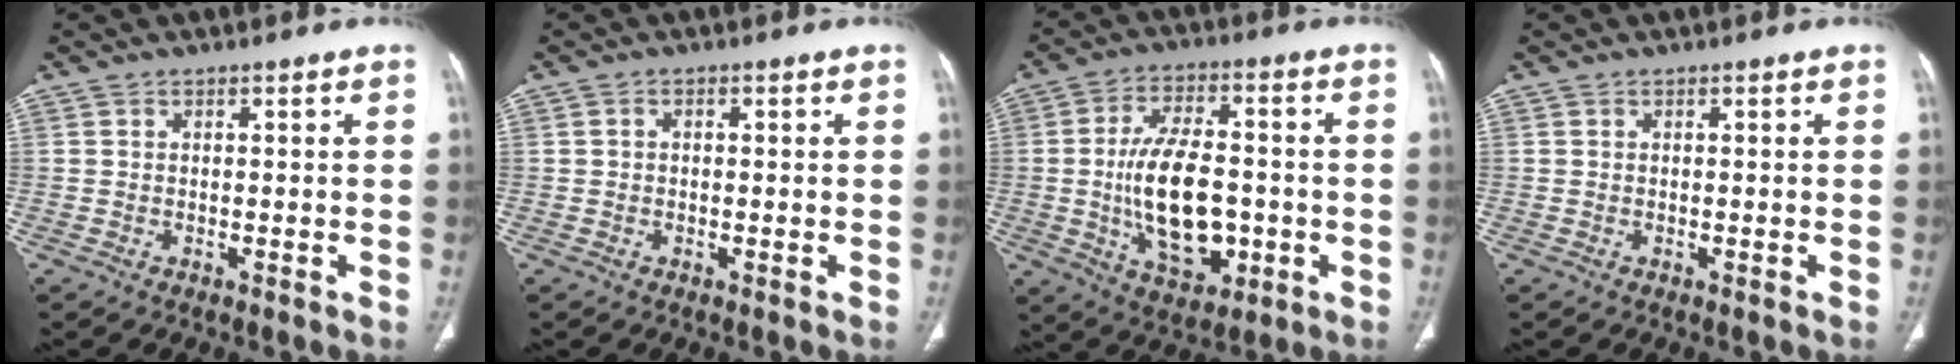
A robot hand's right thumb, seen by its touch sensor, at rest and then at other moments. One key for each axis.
{"total": 0.8, "fx": 0.1, "fy": 0.6, "fz": 0.5, "tx": -0.005, "ty": 0.004, "tz": -0.001}
{"total": 16.3, "fx": -2.1, "fy": 8.9, "fz": 13.4, "tx": -0.217, "ty": 0.007, "tz": -0.025}
{"total": 0.0}